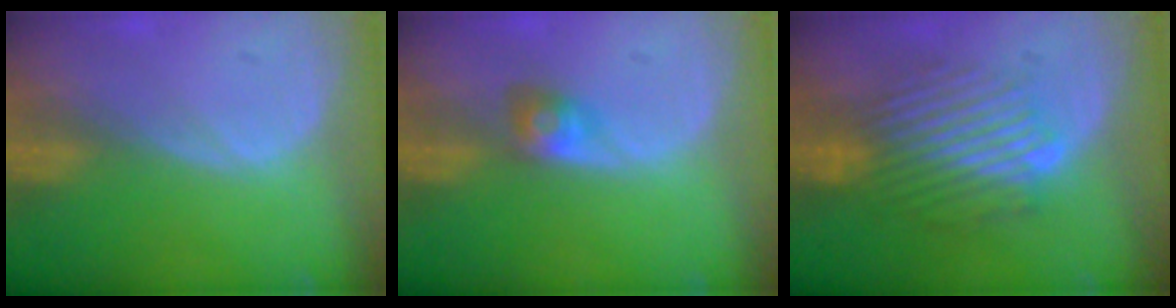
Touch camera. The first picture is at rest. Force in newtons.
{"total": 2.8, "press": 2.6, "slide": 1.0}
{"total": 9.1, "press": 8.1, "slide": 4.3}